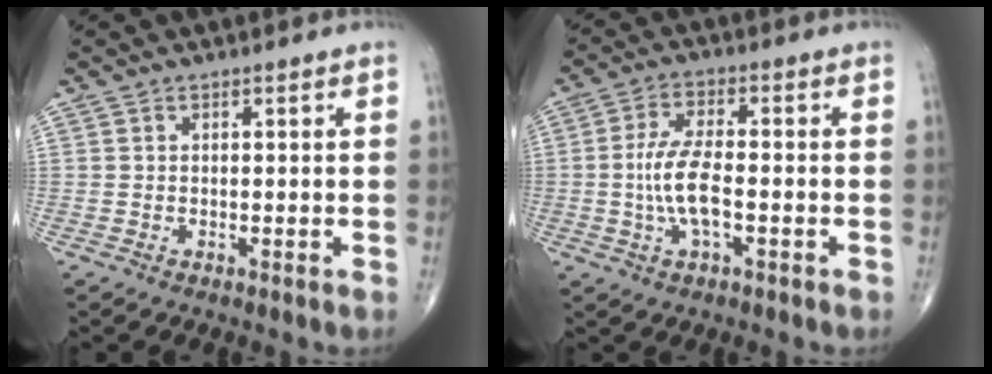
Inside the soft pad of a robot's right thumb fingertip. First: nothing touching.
{"total": 8.1, "force": [-1.4, 3.2, 7.4], "torque": [-0.155, 0.012, -0.029]}